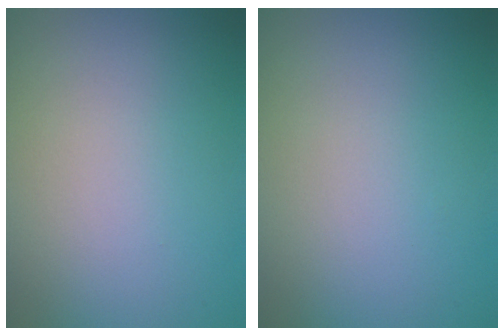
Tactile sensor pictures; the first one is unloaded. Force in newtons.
{"total": 0.0}